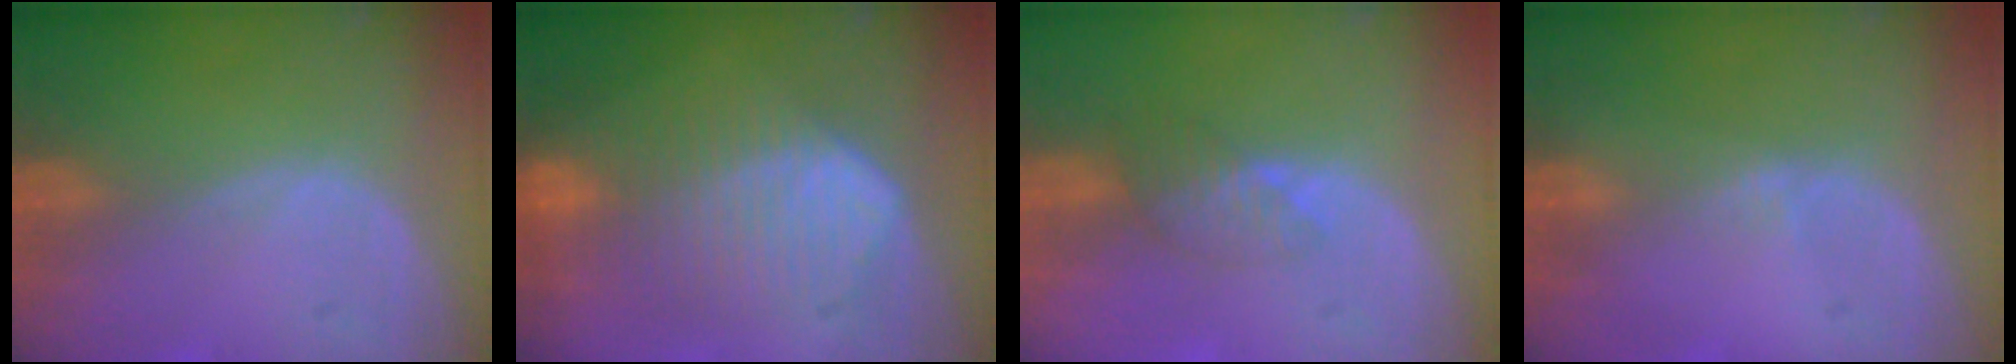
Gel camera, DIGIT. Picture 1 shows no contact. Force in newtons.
{"total": 10.5, "press": 10.4, "slide": 0.5}
{"total": 3.4, "press": 3.1, "slide": 1.5}
{"total": 0.8, "press": 0.8, "slide": 0.4}